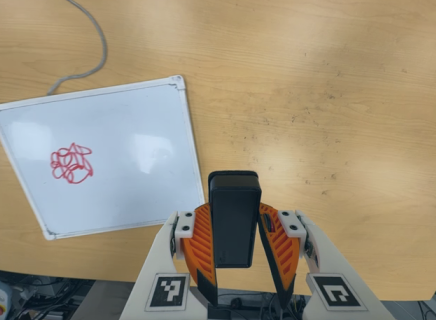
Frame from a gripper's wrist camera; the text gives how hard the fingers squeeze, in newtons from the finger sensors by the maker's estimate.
{"total": 5.9, "left": 5.0, "right": 6.8}